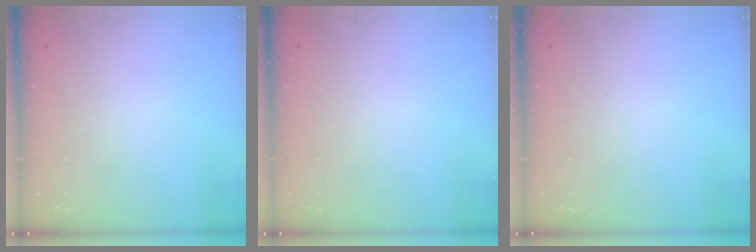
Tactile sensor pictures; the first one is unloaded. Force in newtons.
{"total": 0.0}
{"total": 0.0}